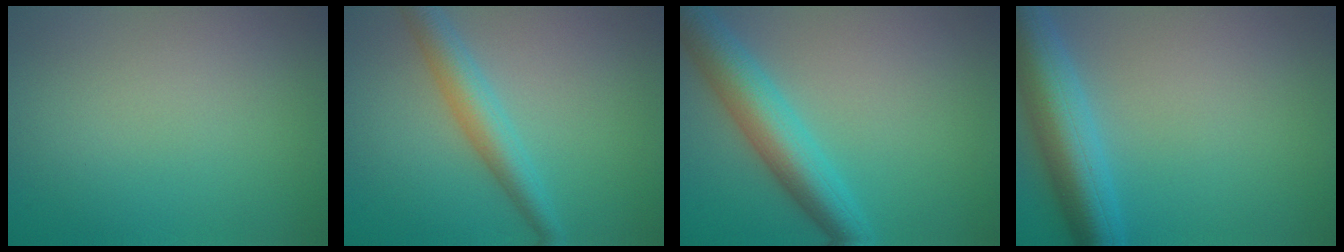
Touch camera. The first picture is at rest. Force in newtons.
{"total": 3.8, "press": 3.8, "slide": 0.1}
{"total": 6.2, "press": 6.2, "slide": 0.2}
{"total": 7.5, "press": 7.5, "slide": 0.3}